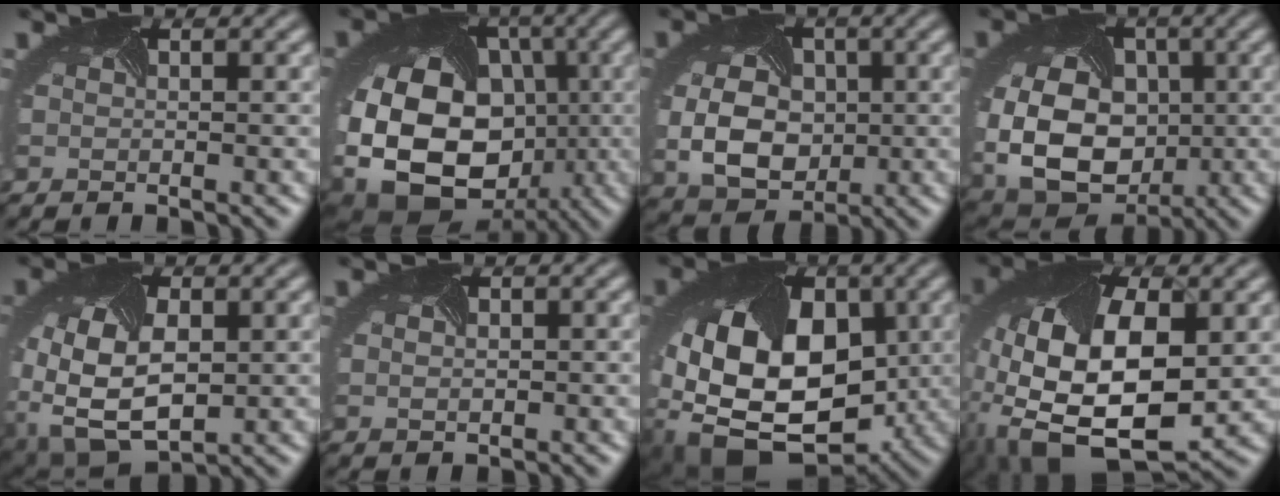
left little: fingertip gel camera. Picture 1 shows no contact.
{"total": 19.2, "force": [-3.1, 15.1, 11.5], "torque": [-0.232, -0.033, -0.063]}
{"total": 6.9, "force": [-0.4, 5.2, 4.5], "torque": [-0.101, -0.011, -0.001]}
{"total": 12.6, "force": [-1.0, 9.5, 8.1], "torque": [-0.156, -0.031, -0.004]}
{"total": 9.2, "force": [-1.4, 6.1, 6.7], "torque": [-0.170, -0.022, -0.019]}
{"total": 1.4, "force": [0.4, 1.1, 0.7], "torque": [-0.016, 0.001, 0.012]}
{"total": 15.5, "force": [-0.5, 11.0, 11.0], "torque": [-0.201, -0.033, 0.015]}
{"total": 14.1, "force": [-1.0, 8.3, 11.3], "torque": [-0.260, -0.034, -0.003]}